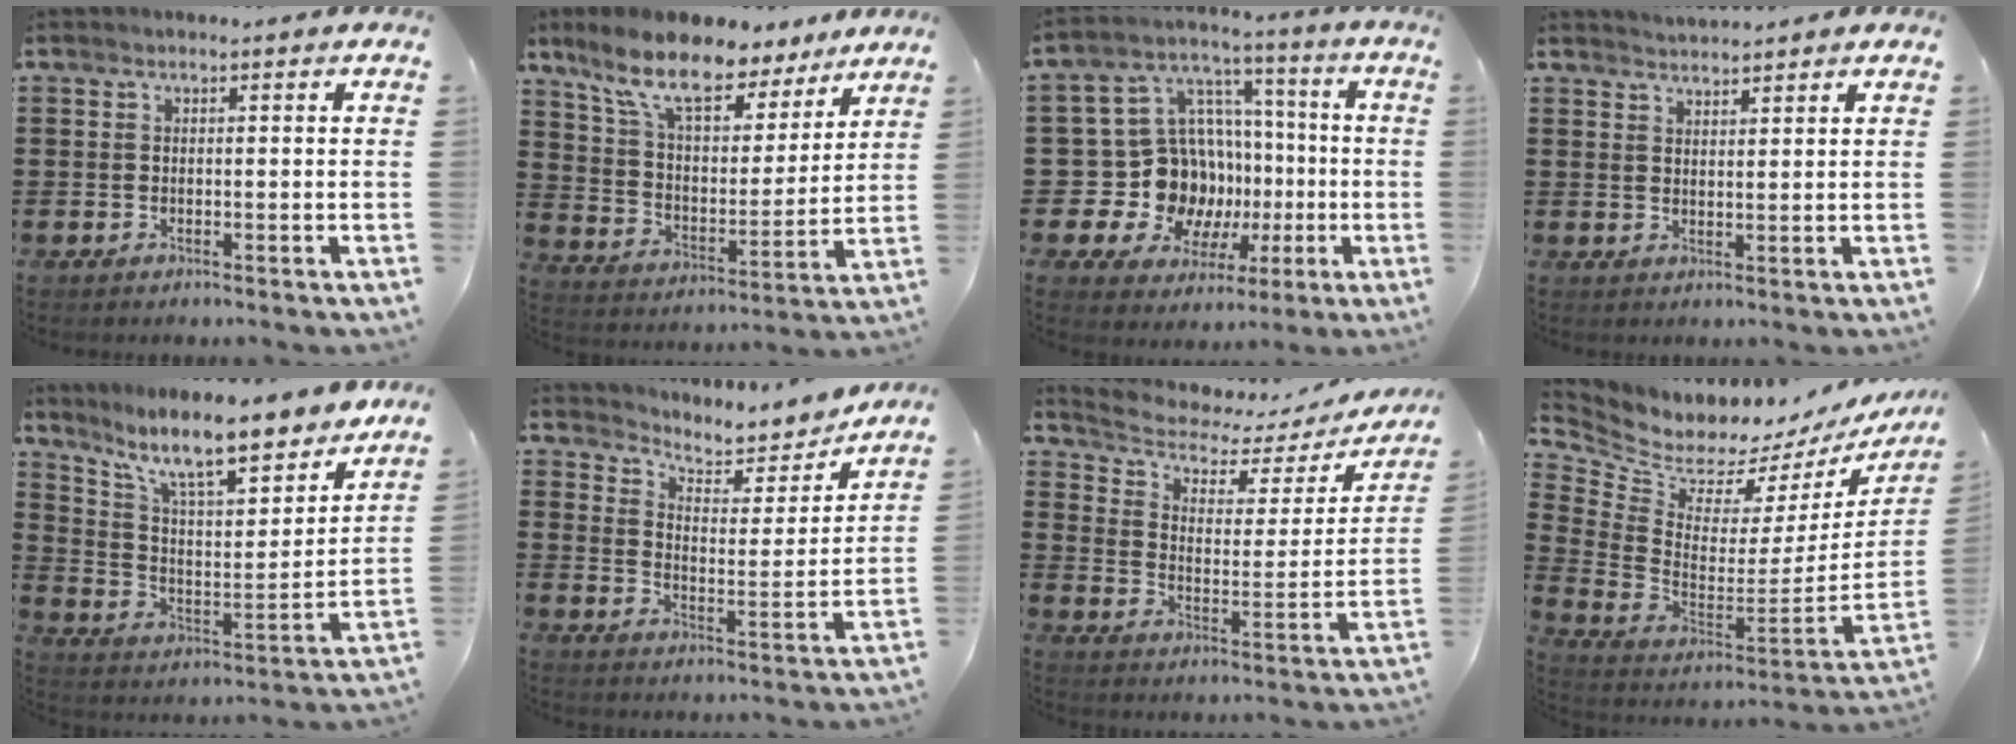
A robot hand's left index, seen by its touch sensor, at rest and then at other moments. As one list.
[{"total": 11.0, "force": [8.8, 3.4, 5.7], "torque": [-0.139, -0.041, 0.155]}, {"total": 15.1, "force": [-2.2, 13.9, 5.4], "torque": [-0.139, -0.012, -0.011]}, {"total": 2.4, "force": [2.4, -0.2, -0.1], "torque": [-0.004, -0.005, 0.045]}, {"total": 11.6, "force": [9.6, 2.2, 6.1], "torque": [-0.137, -0.058, 0.164]}, {"total": 5.3, "force": [5.0, 1.4, 1.3], "torque": [-0.047, -0.039, 0.080]}, {"total": 4.1, "force": [3.2, 1.7, 1.9], "torque": [-0.059, -0.023, 0.046]}, {"total": 5.6, "force": [5.2, 1.8, 1.1], "torque": [-0.063, -0.062, 0.085]}]